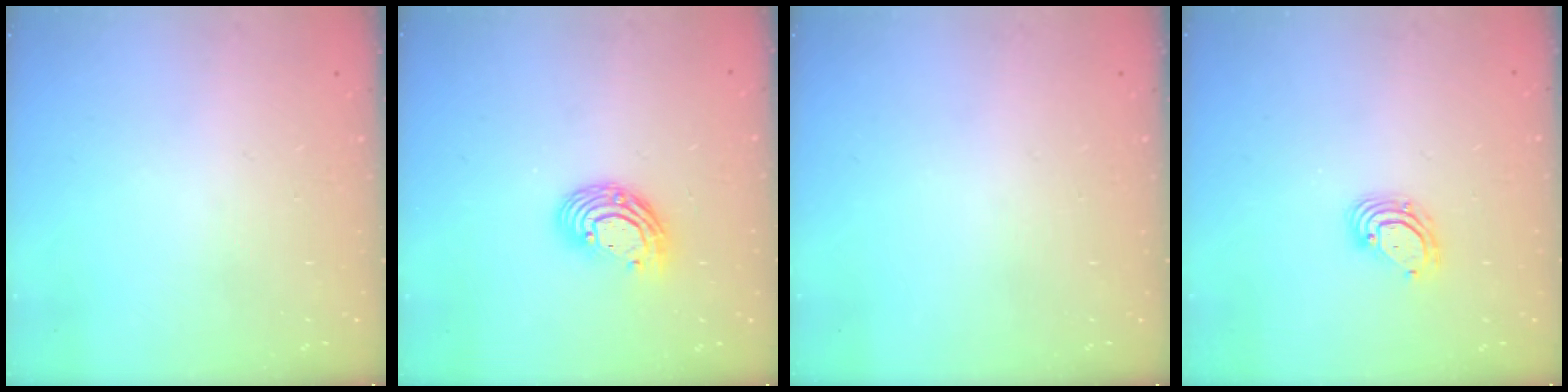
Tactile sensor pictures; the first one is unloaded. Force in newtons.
{"total": 9.8, "press": 9.8, "slide": 0.6}
{"total": 0.0}
{"total": 5.6, "press": 5.6, "slide": 0.7}